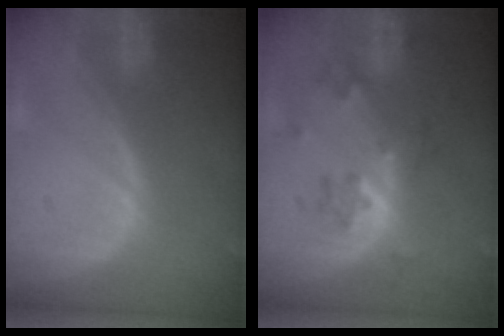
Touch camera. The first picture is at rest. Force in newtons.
{"total": 6.1, "press": 5.8, "slide": 1.8}